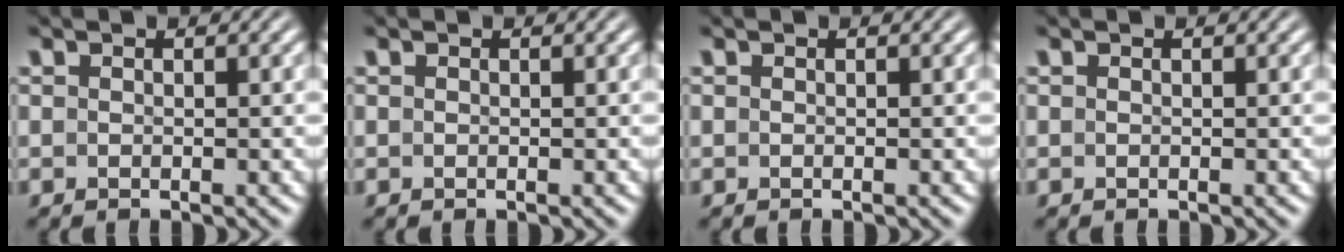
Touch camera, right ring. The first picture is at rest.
{"total": 0.0}
{"total": 0.0}
{"total": 0.0}